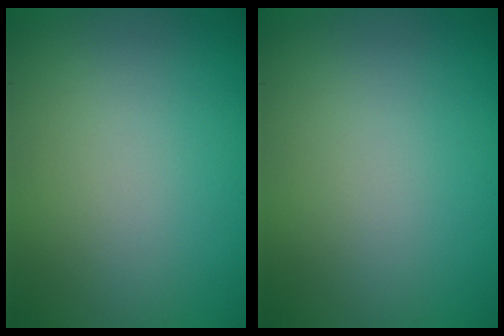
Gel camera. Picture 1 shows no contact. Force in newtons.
{"total": 0.0}